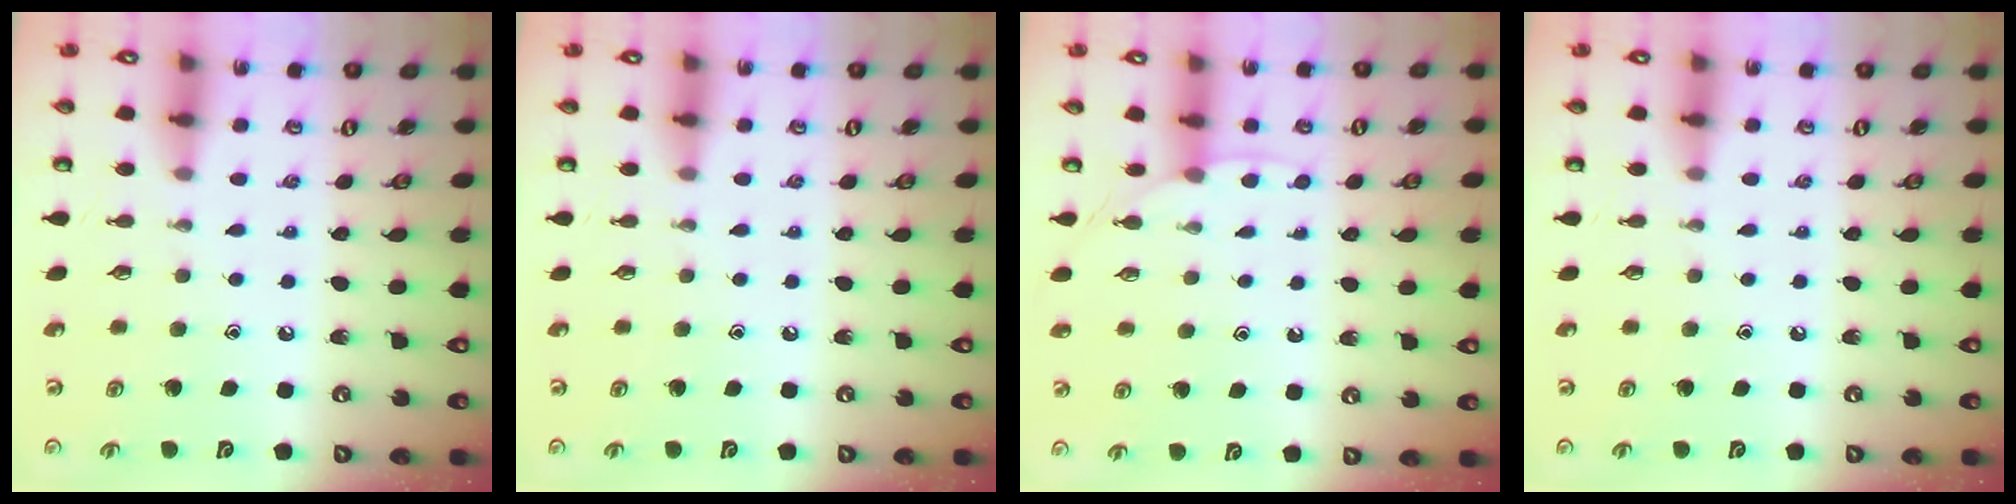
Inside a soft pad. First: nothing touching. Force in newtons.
{"total": 0.0}
{"total": 4.8, "press": 4.7, "slide": 0.5}
{"total": 0.0}